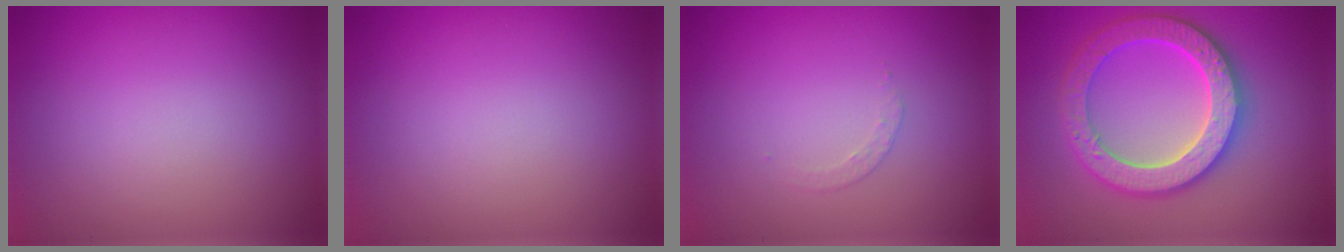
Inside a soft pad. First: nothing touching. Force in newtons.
{"total": 0.0}
{"total": 1.1, "press": 1.1, "slide": 0.3}
{"total": 6.3, "press": 6.2, "slide": 1.2}